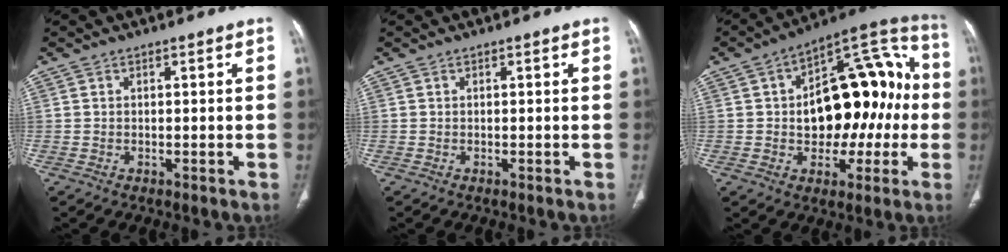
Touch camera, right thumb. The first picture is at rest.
{"total": 0.0}
{"total": 22.7, "force": [-0.5, 13.4, 18.3], "torque": [-0.212, 0.047, -0.002]}